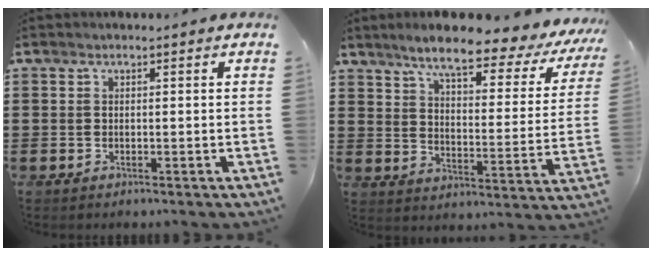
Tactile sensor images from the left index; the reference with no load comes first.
{"total": 8.6, "force": [7.0, 0.6, 5.0], "torque": [-0.109, -0.040, 0.110]}